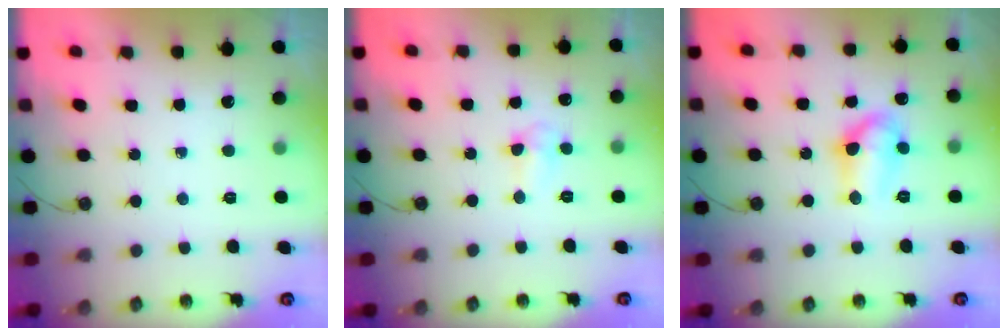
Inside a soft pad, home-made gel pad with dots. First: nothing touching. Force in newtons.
{"total": 5.3, "press": 5.2, "slide": 0.8}
{"total": 10.6, "press": 10.6, "slide": 0.9}